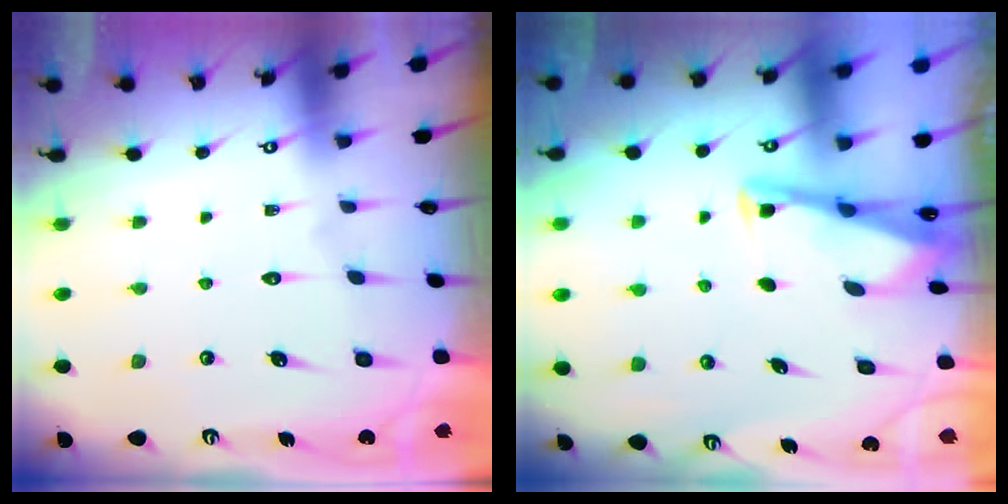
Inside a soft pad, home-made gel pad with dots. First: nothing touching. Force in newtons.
{"total": 2.8, "press": 2.7, "slide": 0.4}